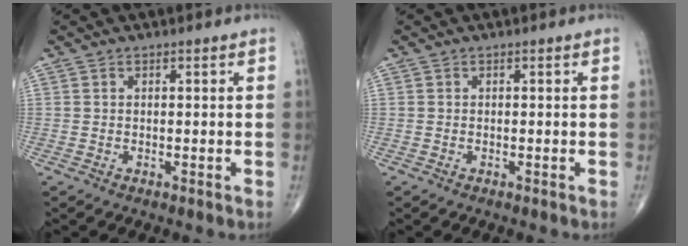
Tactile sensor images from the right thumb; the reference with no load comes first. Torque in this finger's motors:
{"motor_torque": [-0.23, 0.09, 0.45, 0.06, -0.01]}